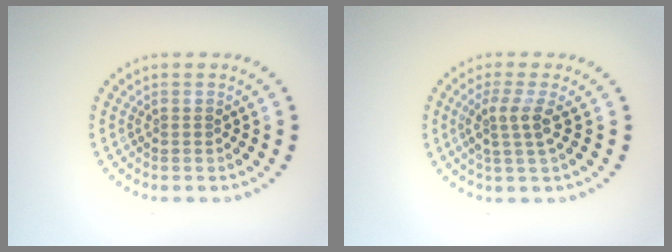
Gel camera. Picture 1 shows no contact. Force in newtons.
{"total": 2.6, "press": 2.0, "slide": 1.7}